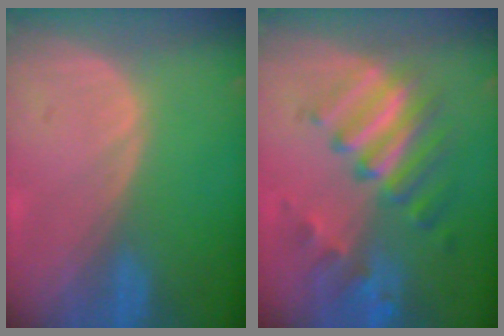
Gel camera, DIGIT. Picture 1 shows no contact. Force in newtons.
{"total": 9.6, "press": 8.2, "slide": 4.9}